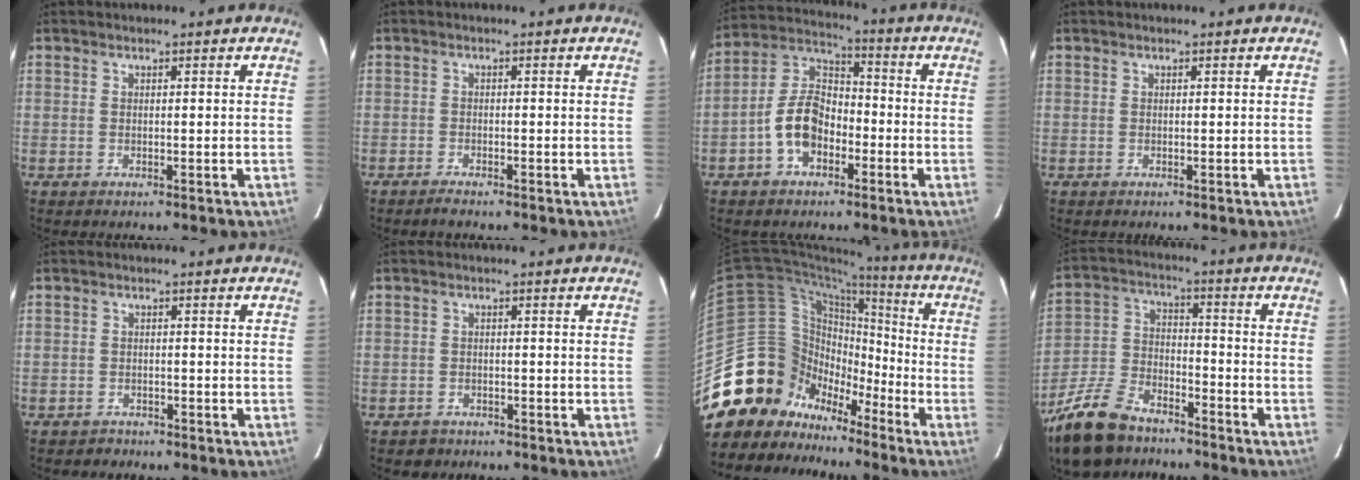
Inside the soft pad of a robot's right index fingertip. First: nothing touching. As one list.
[{"total": 1.7, "force": [-1.6, 0.4, 0.4], "torque": [-0.018, -0.003, -0.031]}, {"total": 9.8, "force": [-4.1, 6.2, 6.4], "torque": [-0.130, 0.028, -0.071]}, {"total": 0.0}, {"total": 2.7, "force": [-2.1, 1.8, -0.1], "torque": [-0.008, 0.006, -0.032]}, {"total": 3.0, "force": [-2.1, 2.2, 0.1], "torque": [-0.013, 0.006, -0.030]}, {"total": 20.2, "force": [-12.6, 14.5, 5.9], "torque": [-0.137, 0.058, -0.207]}, {"total": 18.3, "force": [-13.5, 8.3, 9.2], "torque": [-0.214, -0.015, -0.247]}]